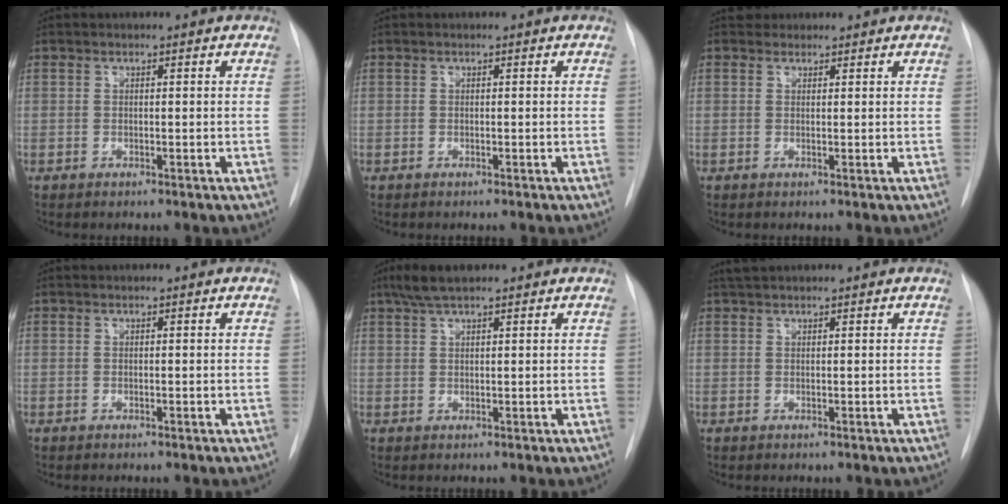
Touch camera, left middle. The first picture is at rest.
{"total": 0.0}
{"total": 1.6, "force": [1.4, 0.8, -0.3], "torque": [0.009, 0.013, 0.019]}
{"total": 0.0}
{"total": 4.3, "force": [3.2, 0.8, 2.8], "torque": [-0.059, 0.016, 0.061]}
{"total": 2.3, "force": [2.0, 0.3, 0.9], "torque": [-0.015, 0.022, 0.037]}